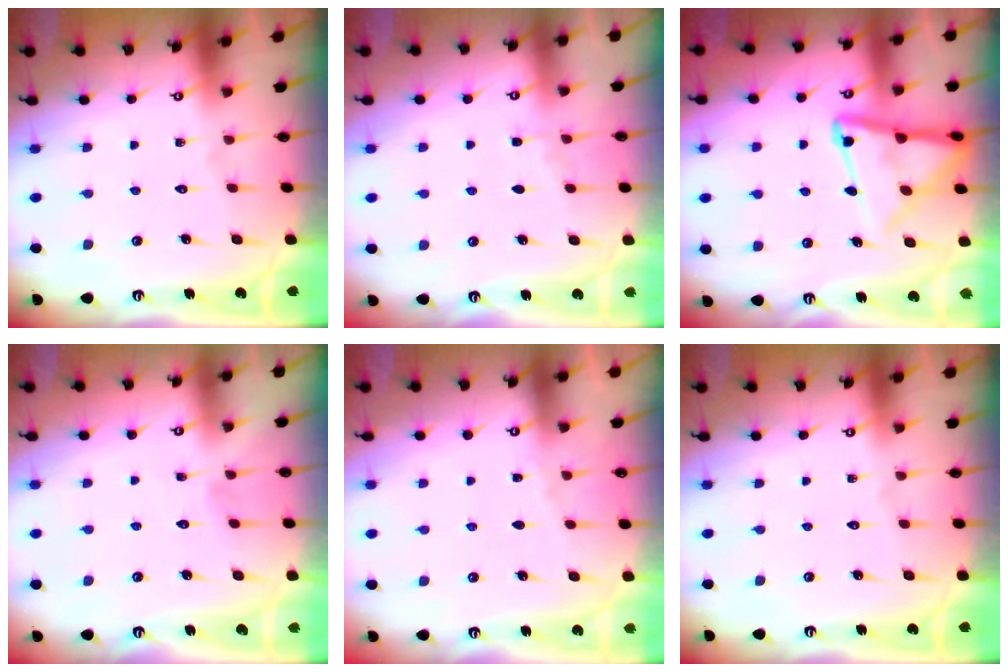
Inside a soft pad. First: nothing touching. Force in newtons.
{"total": 3.4, "press": 3.4, "slide": 0.5}
{"total": 11.7, "press": 11.6, "slide": 1.2}
{"total": 2.7, "press": 2.7, "slide": 0.2}
{"total": 2.6, "press": 2.6, "slide": 0.3}
{"total": 0.0}